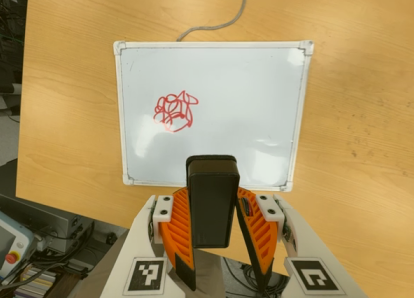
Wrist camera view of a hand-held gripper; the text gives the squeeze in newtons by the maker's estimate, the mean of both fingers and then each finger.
{"total": 5.8, "left": 5.0, "right": 6.6}